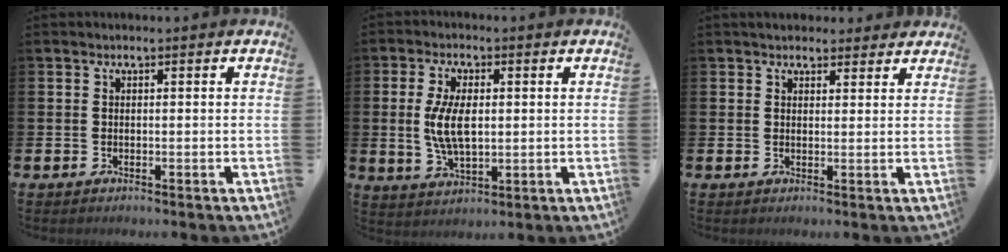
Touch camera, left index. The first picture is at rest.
{"total": 6.9, "force": [0.7, 3.4, 6.0], "torque": [-0.114, 0.004, 0.010]}
{"total": 3.1, "force": [2.9, 1.2, 0.1], "torque": [0.013, -0.016, 0.049]}